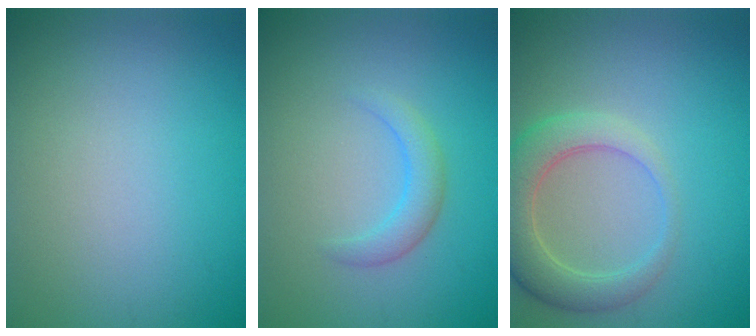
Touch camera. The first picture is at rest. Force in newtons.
{"total": 2.1, "press": 2.1, "slide": 0.2}
{"total": 4.8, "press": 4.8, "slide": 0.5}